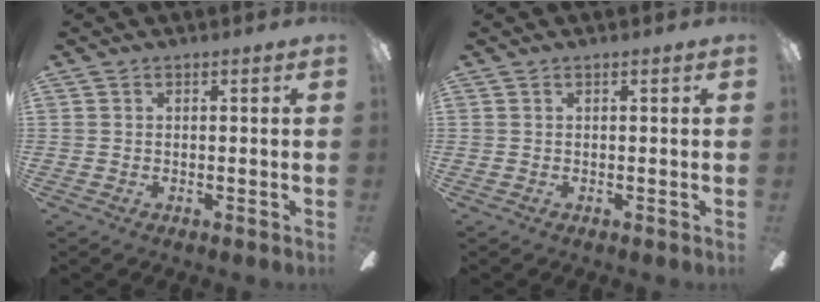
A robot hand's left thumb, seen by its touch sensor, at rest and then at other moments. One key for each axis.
{"total": 0.0}